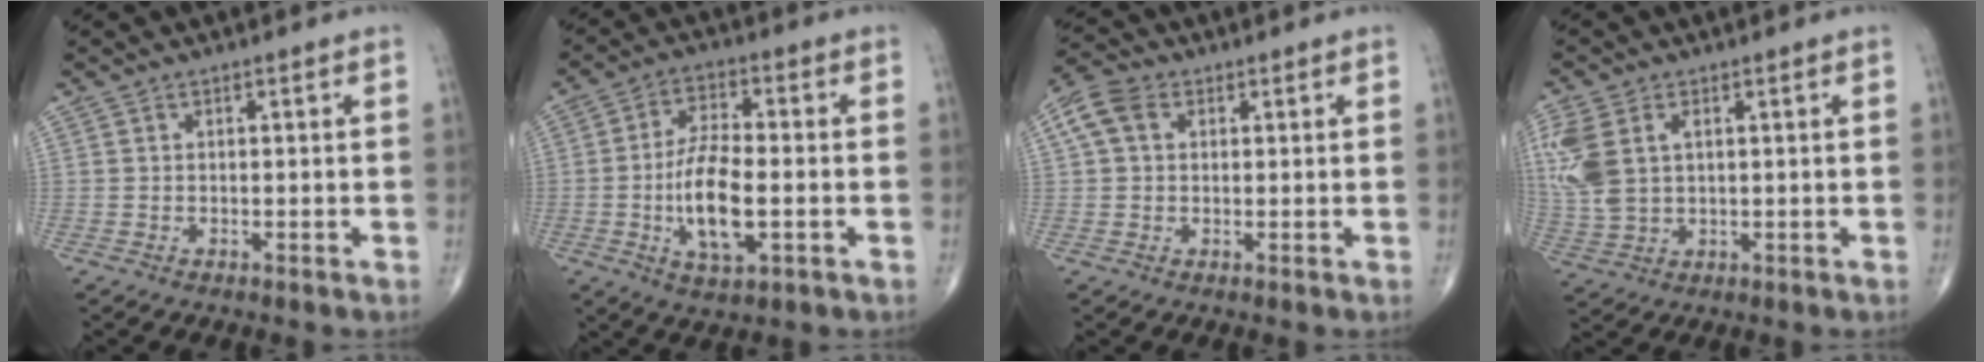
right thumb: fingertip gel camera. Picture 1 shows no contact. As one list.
[{"total": 11.7, "force": [-2.4, 4.6, 10.5], "torque": [-0.197, 0.007, -0.043]}, {"total": 6.0, "force": [1.7, 4.3, 3.8], "torque": [-0.078, 0.019, 0.027]}, {"total": 10.4, "force": [2.6, 6.5, 7.7], "torque": [-0.195, 0.007, 0.061]}]